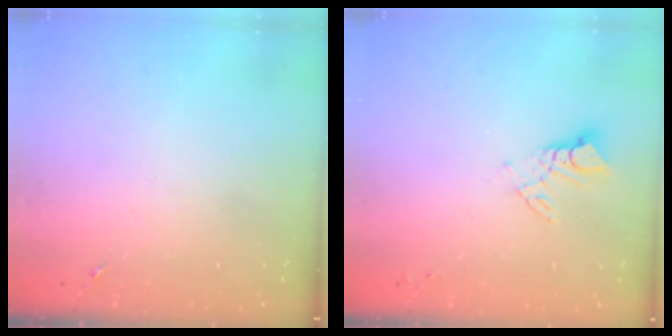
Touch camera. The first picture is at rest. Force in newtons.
{"total": 6.8, "press": 6.8, "slide": 0.5}